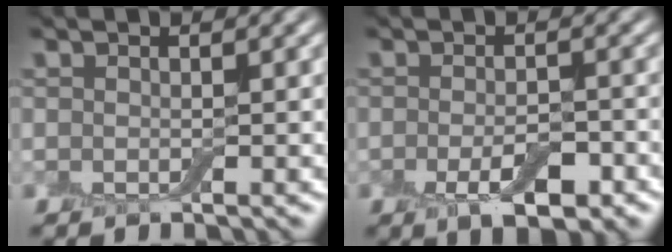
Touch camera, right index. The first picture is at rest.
{"total": 3.8, "force": [-1.6, 1.5, 3.1], "torque": [-0.052, -0.006, -0.025]}